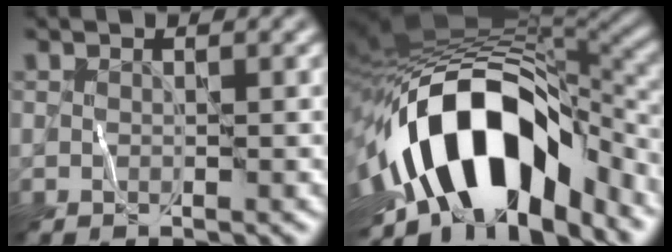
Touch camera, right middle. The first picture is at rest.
{"total": 15.1, "force": [-5.0, 8.0, 11.8], "torque": [-0.197, 0.010, -0.090]}